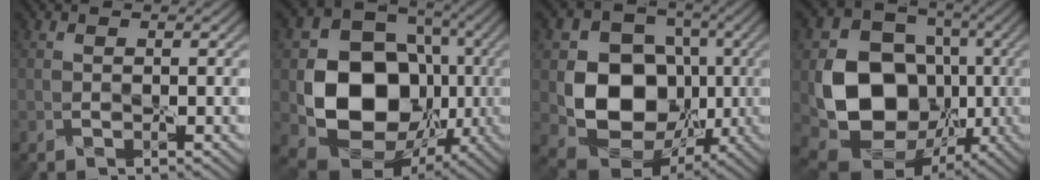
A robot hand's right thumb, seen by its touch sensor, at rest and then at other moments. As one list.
[{"total": 13.2, "force": [-1.3, 10.9, 7.3], "torque": [-0.125, -0.024, -0.024]}, {"total": 10.7, "force": [-0.7, 9.2, 5.5], "torque": [-0.096, -0.008, -0.023]}, {"total": 12.3, "force": [-1.2, 10.4, 6.4], "torque": [-0.118, -0.017, -0.027]}]